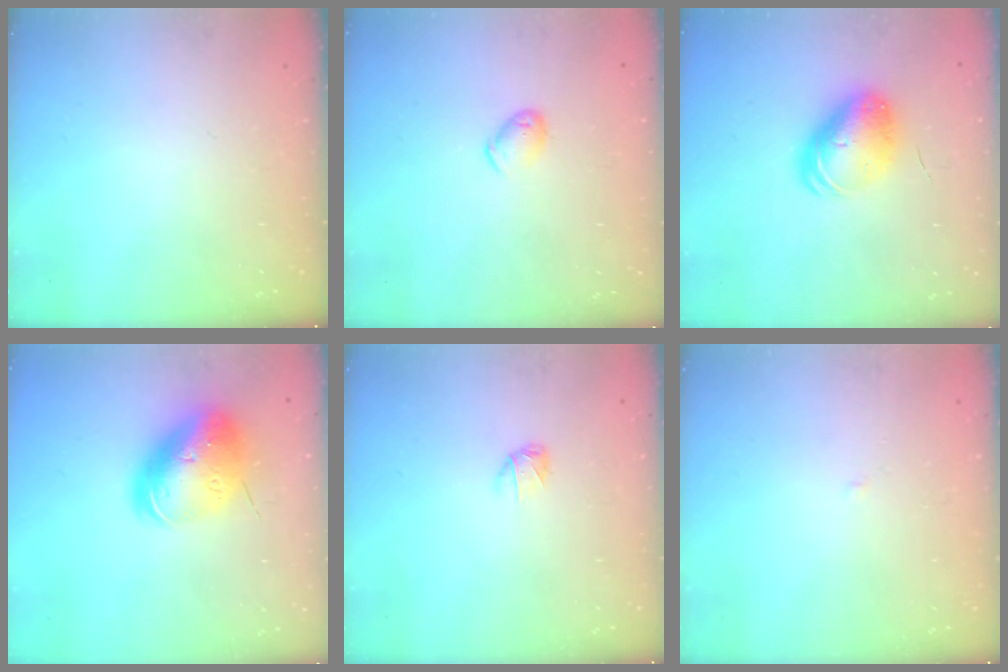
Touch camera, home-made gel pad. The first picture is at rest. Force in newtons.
{"total": 5.3, "press": 5.2, "slide": 0.6}
{"total": 10.8, "press": 10.5, "slide": 2.2}
{"total": 18.0, "press": 17.7, "slide": 3.1}
{"total": 3.0, "press": 2.9, "slide": 0.7}
{"total": 1.9, "press": 1.9, "slide": 0.3}